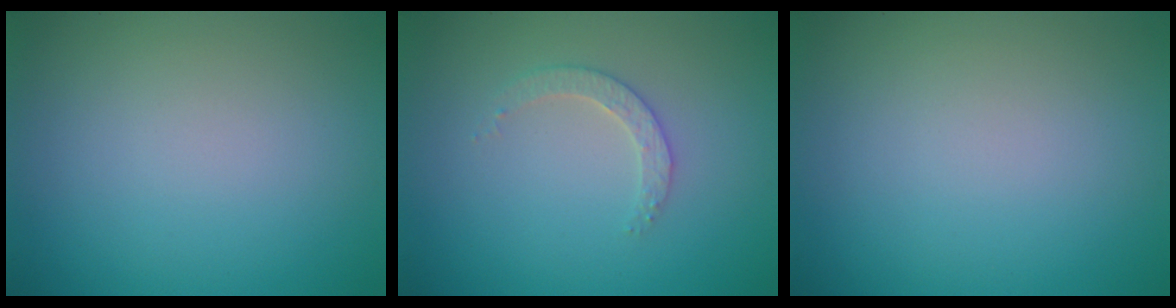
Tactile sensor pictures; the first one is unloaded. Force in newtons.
{"total": 1.9, "press": 1.8, "slide": 0.6}
{"total": 0.0}